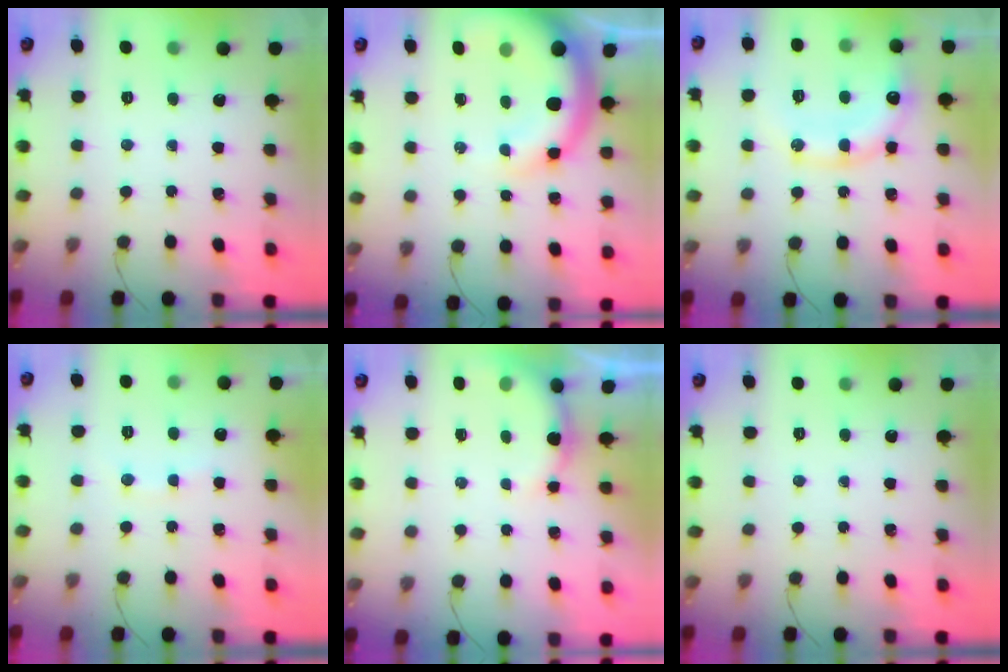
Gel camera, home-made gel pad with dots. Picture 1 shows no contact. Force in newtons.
{"total": 12.7, "press": 12.4, "slide": 2.7}
{"total": 15.3, "press": 15.1, "slide": 2.3}
{"total": 6.1, "press": 6.0, "slide": 1.1}
{"total": 6.0, "press": 5.9, "slide": 1.2}
{"total": 0.0}